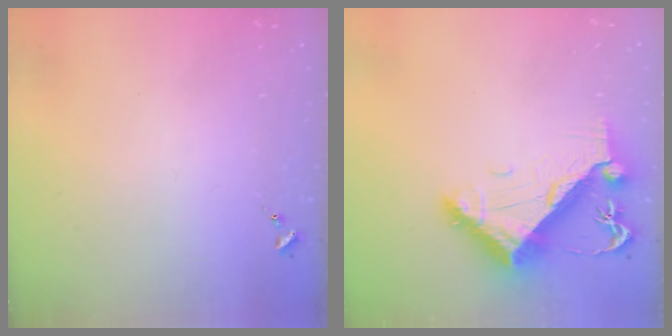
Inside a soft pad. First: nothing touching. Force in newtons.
{"total": 10.5, "press": 10.4, "slide": 1.3}